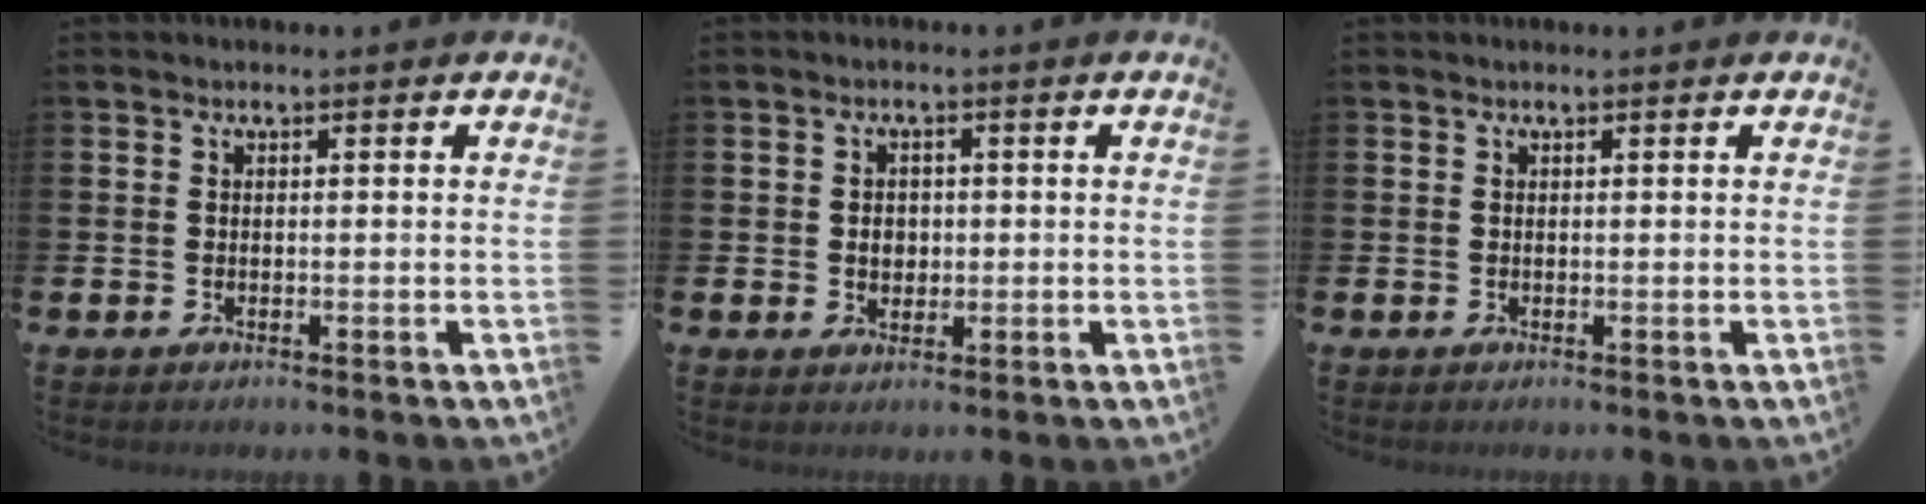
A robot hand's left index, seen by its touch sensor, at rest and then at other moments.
{"total": 2.2, "force": [0.1, 1.9, 1.1], "torque": [-0.006, 0.003, -0.005]}
{"total": 0.0}